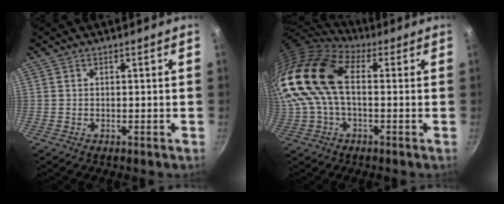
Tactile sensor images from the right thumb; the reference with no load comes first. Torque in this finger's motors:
{"motor_torque": [1.33, 3.68, 2.77, 0.00, 0.53]}